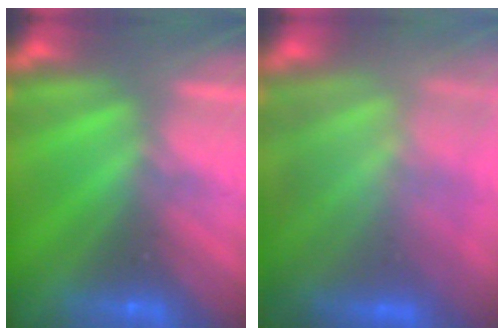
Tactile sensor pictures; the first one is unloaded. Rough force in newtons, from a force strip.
{"total": 11.6}